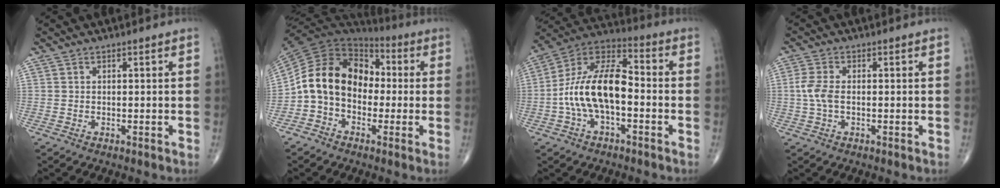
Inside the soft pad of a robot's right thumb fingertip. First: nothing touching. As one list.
[{"total": 15.1, "force": [-1.2, 11.3, 10.0], "torque": [-0.157, 0.049, -0.033]}, {"total": 15.4, "force": [-2.5, 7.5, 13.2], "torque": [-0.250, 0.047, -0.053]}, {"total": 4.0, "force": [-0.2, 2.1, 3.4], "torque": [-0.088, 0.008, -0.008]}]